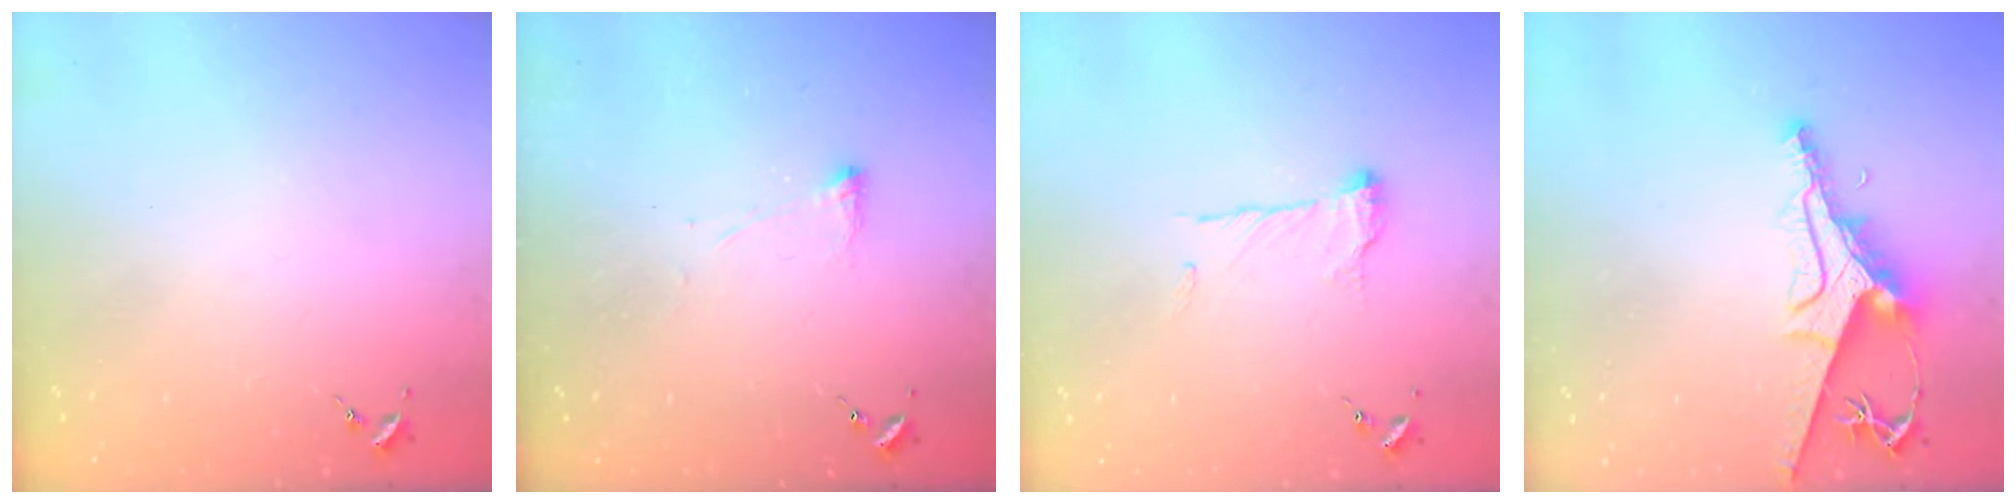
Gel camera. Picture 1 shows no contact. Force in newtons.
{"total": 2.8, "press": 2.7, "slide": 0.8}
{"total": 9.3, "press": 9.3, "slide": 0.2}
{"total": 13.8, "press": 13.8, "slide": 1.0}